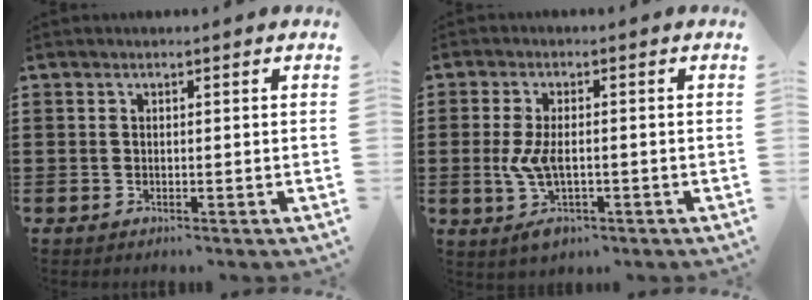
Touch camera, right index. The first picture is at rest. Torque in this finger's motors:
{"motor_torque": [0.49, 0.43, 0.42, 0.13]}